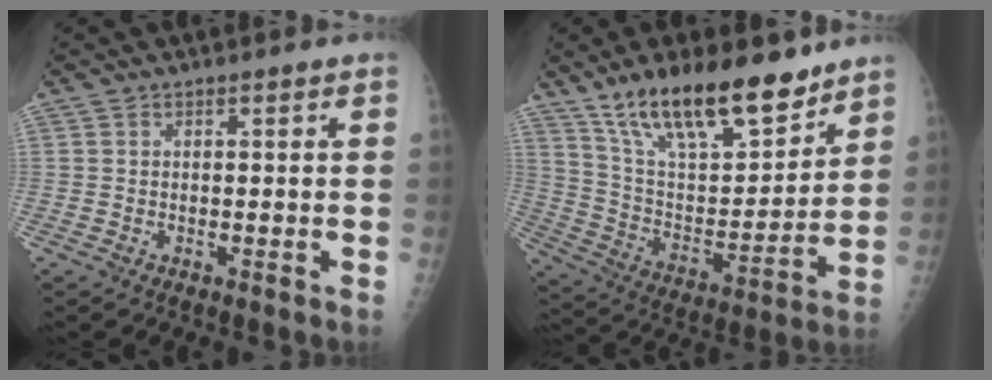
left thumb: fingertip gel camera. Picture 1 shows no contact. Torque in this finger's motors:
{"motor_torque": [0.73, 0.52, 1.47, -1.31, 0.38]}